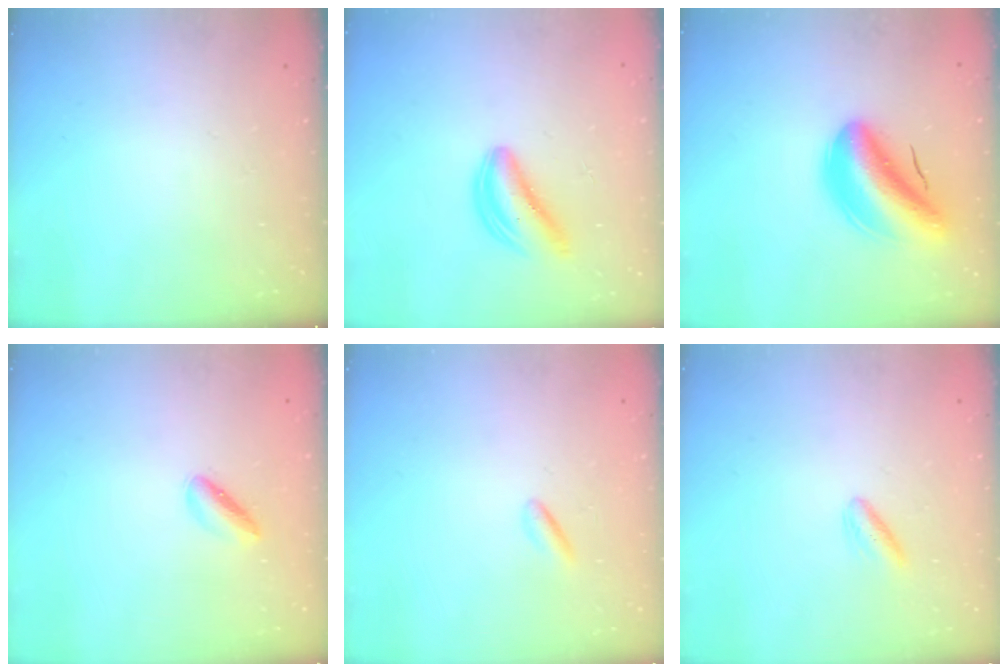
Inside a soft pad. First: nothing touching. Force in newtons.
{"total": 5.8, "press": 5.7, "slide": 1.0}
{"total": 10.1, "press": 9.5, "slide": 3.2}
{"total": 2.1, "press": 2.1, "slide": 0.3}
{"total": 0.6, "press": 0.2, "slide": 0.5}
{"total": 2.8, "press": 2.5, "slide": 1.3}